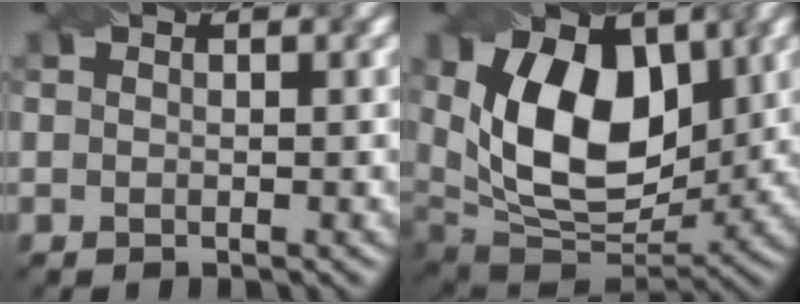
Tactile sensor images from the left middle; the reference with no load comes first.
{"total": 12.5, "force": [2.9, 7.6, 9.5], "torque": [-0.167, -0.007, 0.045]}